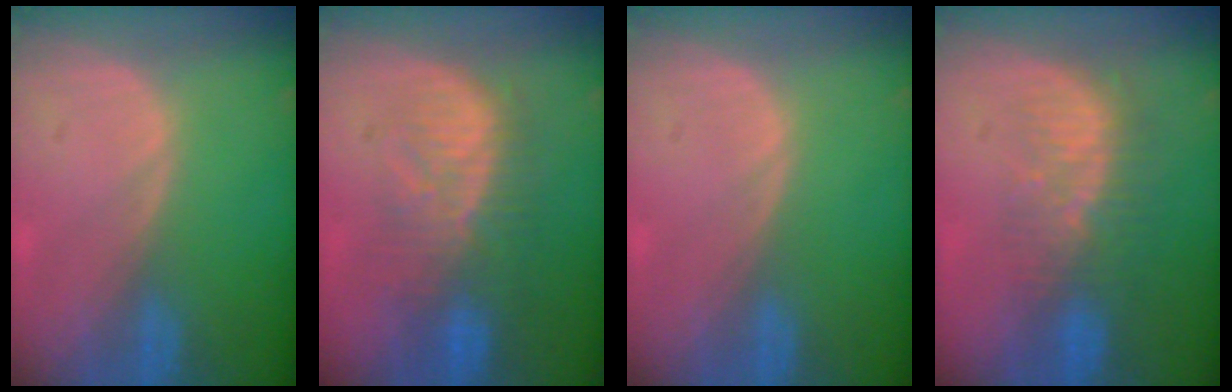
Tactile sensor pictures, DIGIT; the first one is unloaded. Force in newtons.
{"total": 9.3, "press": 8.8, "slide": 3.1}
{"total": 0.0}
{"total": 8.2, "press": 7.2, "slide": 3.8}